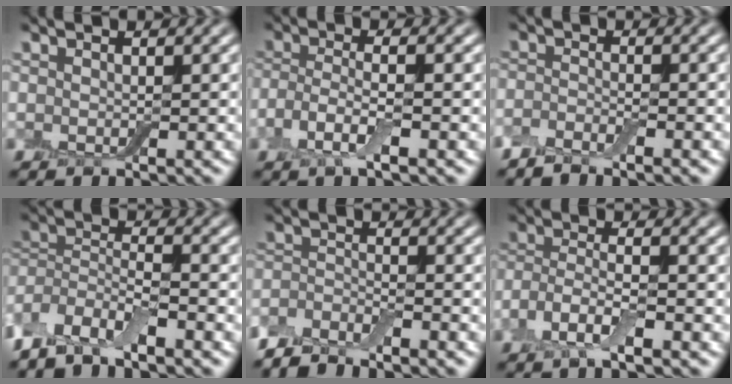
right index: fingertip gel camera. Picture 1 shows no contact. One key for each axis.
{"total": 3.3, "fx": -1.3, "fy": 0.9, "fz": 2.9, "tx": -0.064, "ty": 0.000, "tz": -0.030}
{"total": 2.4, "fx": -2.0, "fy": 0.3, "fz": 1.1, "tx": -0.025, "ty": -0.003, "tz": -0.045}
{"total": 5.2, "fx": -4.0, "fy": 1.6, "fz": 2.9, "tx": -0.060, "ty": 0.000, "tz": -0.085}
{"total": 3.7, "fx": -3.4, "fy": 0.8, "fz": 1.3, "tx": -0.025, "ty": -0.001, "tz": -0.071}
{"total": 3.6, "fx": -1.8, "fy": 1.1, "fz": 3.0, "tx": -0.066, "ty": 0.000, "tz": -0.040}